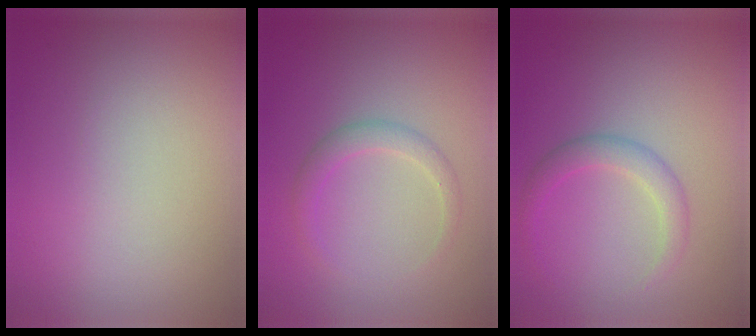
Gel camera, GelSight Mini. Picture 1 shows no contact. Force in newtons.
{"total": 1.7, "press": 1.7, "slide": 0.1}
{"total": 2.0, "press": 2.0, "slide": 0.1}